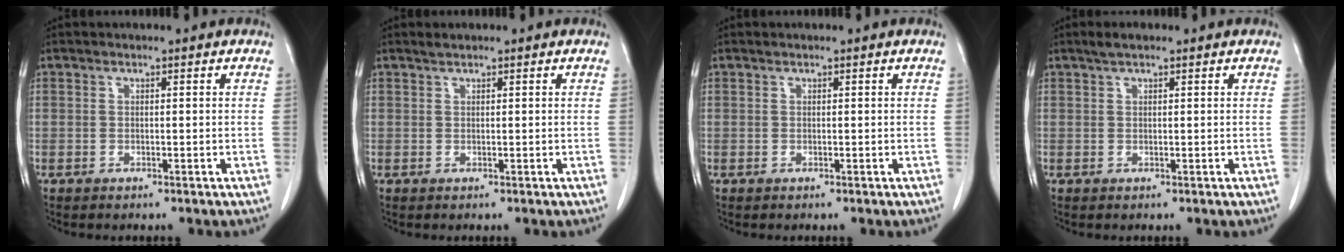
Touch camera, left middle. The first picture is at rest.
{"total": 0.6, "force": [0.6, 0.0, 0.2], "torque": [-0.009, 0.004, 0.014]}
{"total": 0.0}
{"total": 1.7, "force": [1.2, 0.4, 1.1], "torque": [-0.023, 0.011, 0.022]}